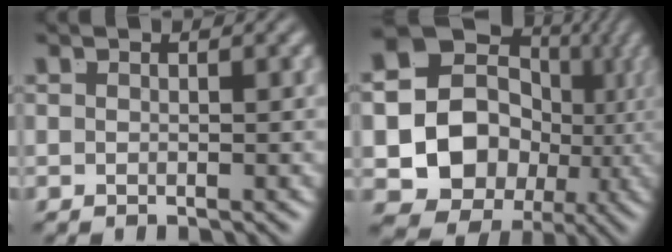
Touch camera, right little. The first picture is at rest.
{"total": 19.6, "force": [-0.5, 16.8, 10.1], "torque": [-0.258, -0.068, -0.006]}